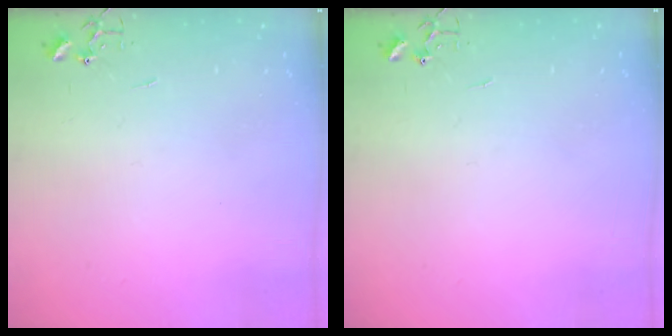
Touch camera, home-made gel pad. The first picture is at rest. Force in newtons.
{"total": 0.0}